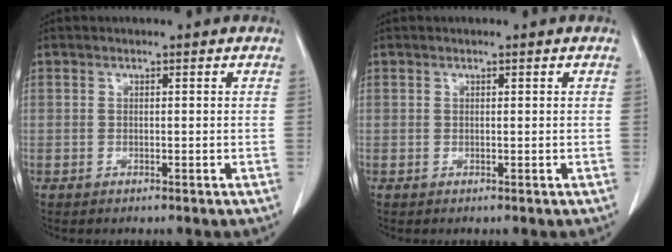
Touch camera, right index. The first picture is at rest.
{"total": 0.0}